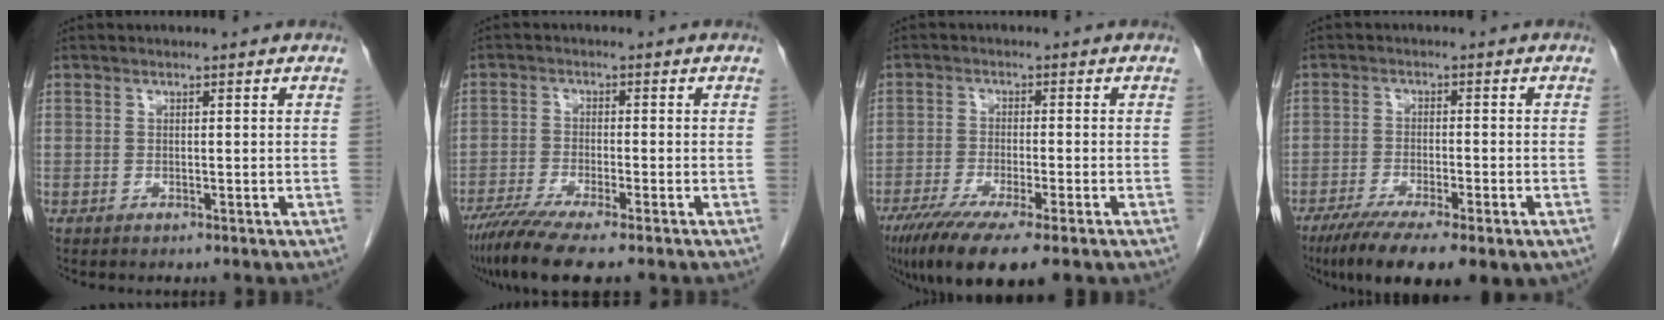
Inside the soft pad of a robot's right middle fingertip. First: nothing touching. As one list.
[{"total": 8.5, "force": [-6.4, 0.3, 5.5], "torque": [-0.094, -0.021, -0.108]}, {"total": 11.5, "force": [-7.5, 1.4, 8.6], "torque": [-0.141, -0.027, -0.120]}, {"total": 13.7, "force": [-8.9, 3.2, 9.9], "torque": [-0.147, -0.026, -0.136]}]